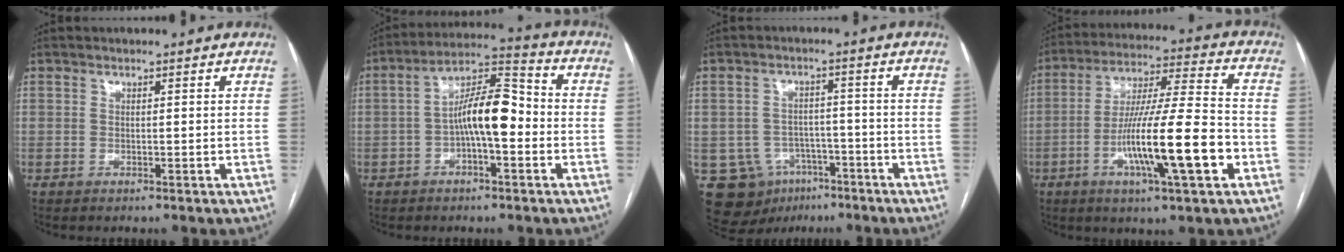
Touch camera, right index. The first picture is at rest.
{"total": 10.1, "force": [-1.6, 2.9, 9.6], "torque": [-0.169, 0.034, -0.030]}
{"total": 10.6, "force": [-5.2, 8.5, 3.5], "torque": [-0.062, 0.017, -0.068]}
{"total": 16.6, "force": [-5.2, 0.9, 15.7], "torque": [-0.274, -0.007, -0.088]}